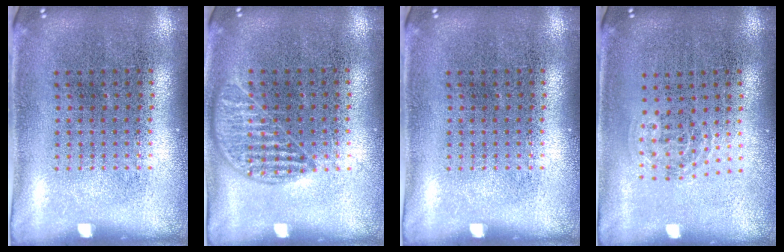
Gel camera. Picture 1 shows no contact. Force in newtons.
{"total": 1.0, "press": 0.9, "slide": 0.4}
{"total": 0.0}
{"total": 0.9, "press": 0.6, "slide": 0.7}